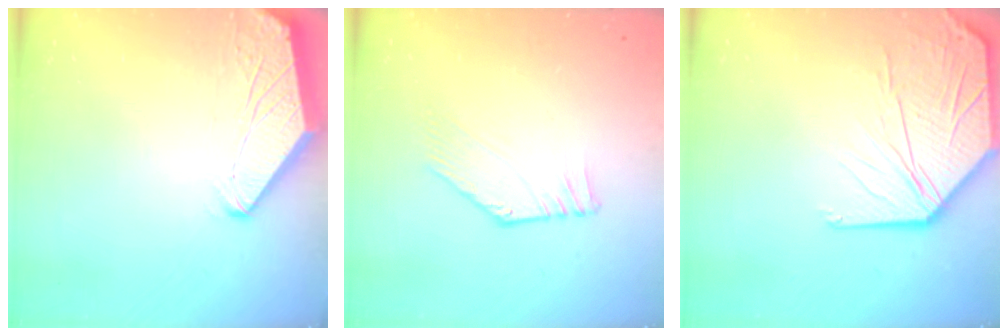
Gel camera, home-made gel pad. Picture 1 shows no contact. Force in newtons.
{"total": 2.7, "press": 2.7, "slide": 0.2}
{"total": 11.4, "press": 11.4, "slide": 1.2}